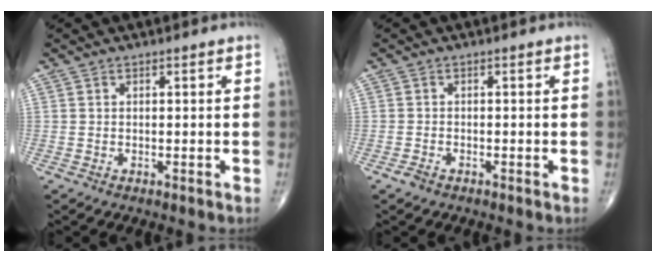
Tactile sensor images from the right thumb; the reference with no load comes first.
{"total": 1.3, "force": [-0.9, 0.7, 0.6], "torque": [-0.018, 0.000, -0.018]}